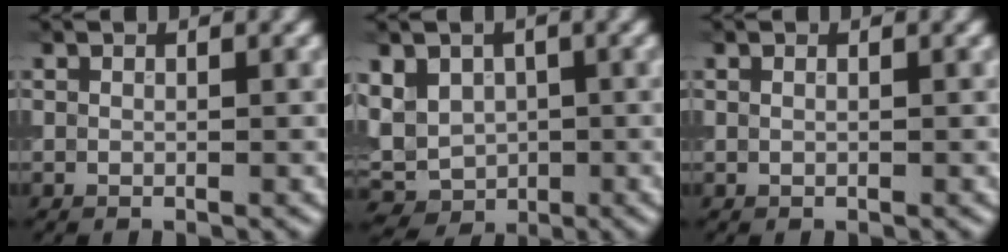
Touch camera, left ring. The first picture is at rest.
{"total": 5.7, "force": [0.7, 4.7, 3.3], "torque": [-0.061, 0.009, 0.007]}
{"total": 0.0}